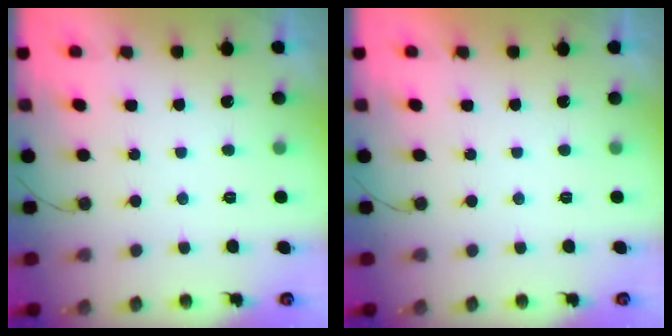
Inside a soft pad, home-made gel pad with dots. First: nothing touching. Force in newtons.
{"total": 1.8, "press": 1.8, "slide": 0.0}